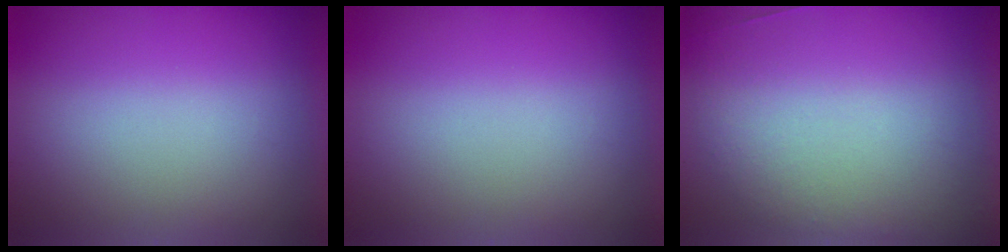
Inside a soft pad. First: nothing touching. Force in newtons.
{"total": 0.0}
{"total": 2.6}